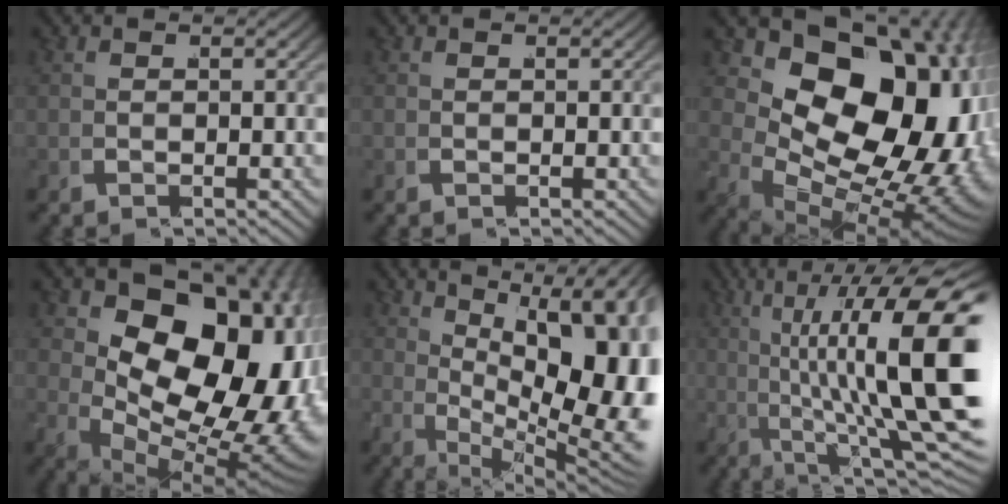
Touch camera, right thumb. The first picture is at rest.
{"total": 0.0}
{"total": 21.6, "force": [-0.3, 14.2, 16.2], "torque": [-0.298, -0.058, 0.031]}
{"total": 23.2, "force": [0.7, 15.0, 17.7], "torque": [-0.288, -0.056, 0.045]}
{"total": 16.5, "force": [0.6, 9.7, 13.3], "torque": [-0.205, -0.059, 0.047]}
{"total": 15.5, "force": [1.6, 6.1, 14.1], "torque": [-0.205, -0.023, 0.034]}